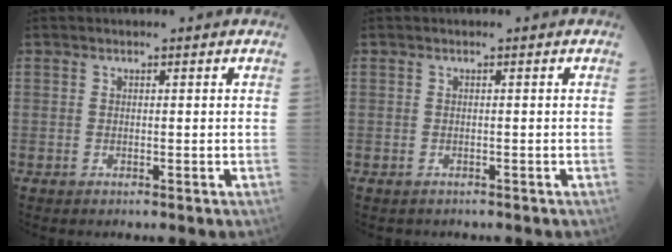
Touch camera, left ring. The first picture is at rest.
{"total": 1.0, "force": [-0.9, 0.6, 0.1], "torque": [-0.009, 0.001, -0.010]}